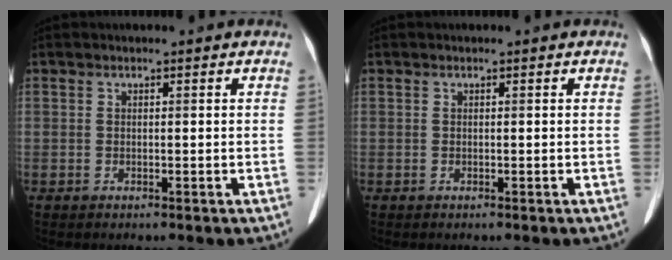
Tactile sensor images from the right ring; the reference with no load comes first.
{"total": 0.0}